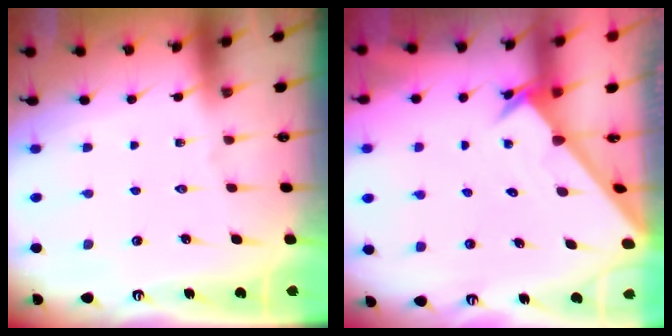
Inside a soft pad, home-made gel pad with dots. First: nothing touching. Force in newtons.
{"total": 2.0, "press": 2.0, "slide": 0.1}